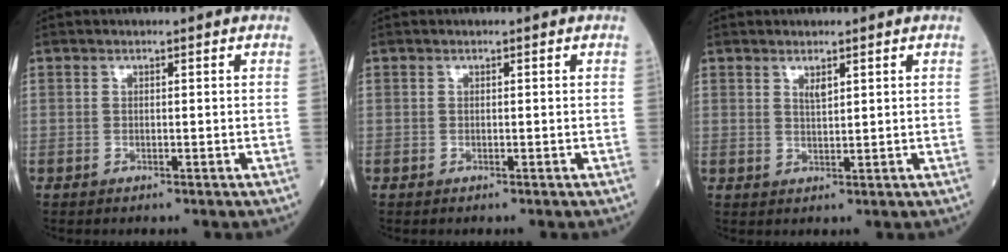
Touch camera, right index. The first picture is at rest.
{"total": 0.0}
{"total": 1.7, "force": [1.1, 0.2, 1.3], "torque": [-0.026, -0.004, 0.023]}